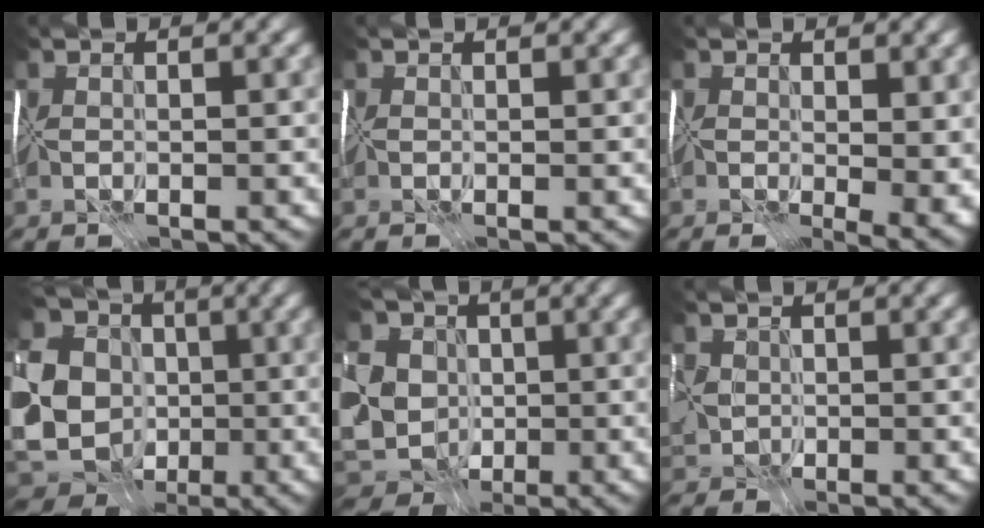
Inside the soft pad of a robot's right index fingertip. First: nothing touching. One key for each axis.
{"total": 0.9, "fx": 0.4, "fy": 0.4, "fz": 0.7, "tx": -0.009, "ty": 0.004, "tz": 0.006}
{"total": 8.1, "fx": -0.1, "fy": 4.5, "fz": 6.8, "tx": -0.079, "ty": -0.024, "tz": 0.021}
{"total": 11.6, "fx": -1.8, "fy": 10.2, "fz": 5.3, "tx": -0.132, "ty": -0.004, "tz": -0.028}
{"total": 10.6, "fx": -0.4, "fy": 9.3, "fz": 5.2, "tx": -0.098, "ty": 0.006, "tz": -0.023}
{"total": 1.1, "fx": 0.4, "fy": 0.9, "fz": -0.5, "tx": 0.015, "ty": -0.001, "tz": 0.011}